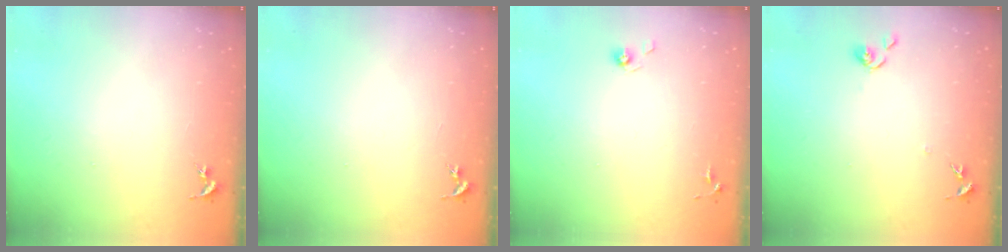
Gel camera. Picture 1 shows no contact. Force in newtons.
{"total": 0.0}
{"total": 3.9, "press": 3.5, "slide": 1.7}
{"total": 6.7, "press": 6.7, "slide": 0.6}